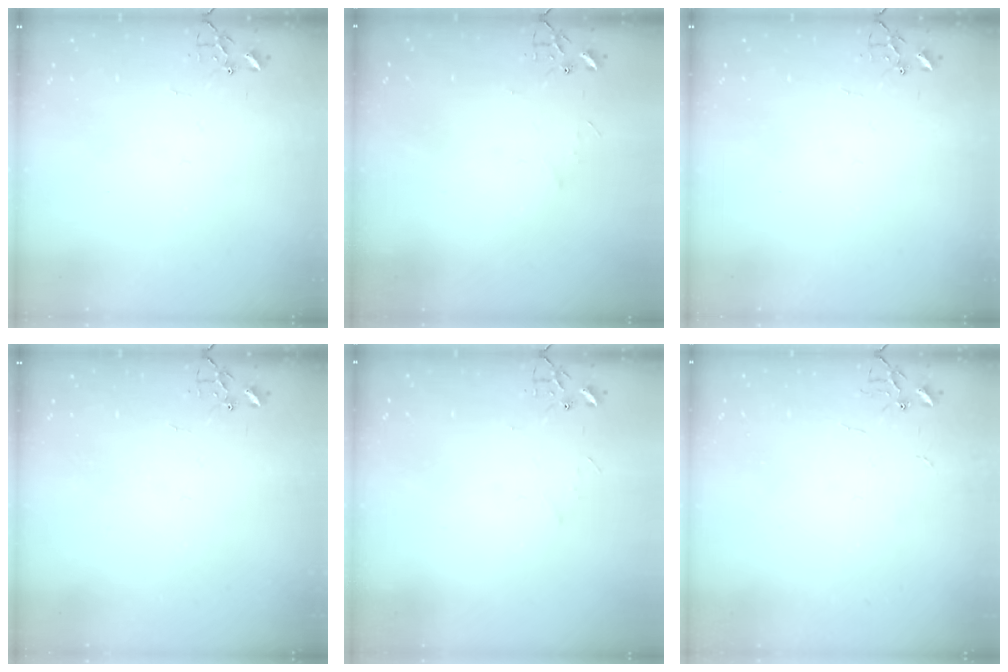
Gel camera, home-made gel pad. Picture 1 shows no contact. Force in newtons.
{"total": 3.5, "press": 3.5, "slide": 0.4}
{"total": 0.0}
{"total": 0.0}
{"total": 3.5, "press": 3.5, "slide": 0.4}
{"total": 2.2, "press": 2.2, "slide": 0.3}